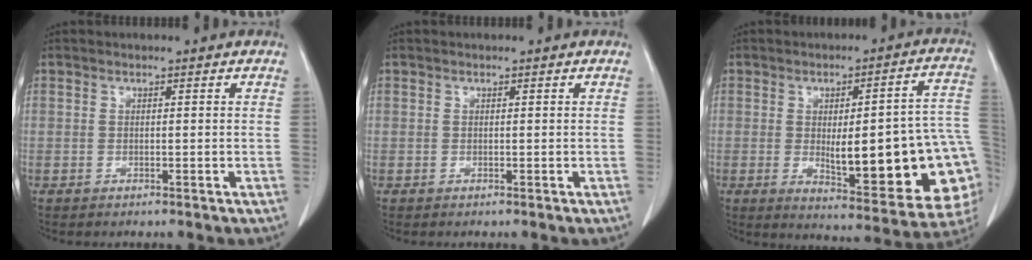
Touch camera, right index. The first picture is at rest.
{"total": 0.0}
{"total": 22.3, "force": [-2.8, 5.0, 21.6], "torque": [-0.206, 0.016, -0.012]}